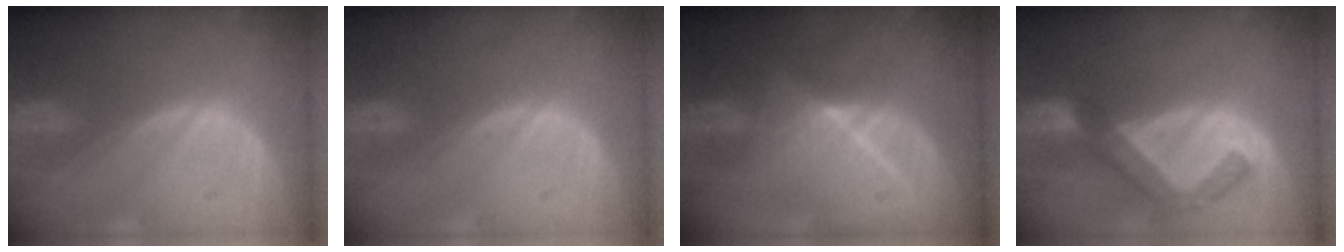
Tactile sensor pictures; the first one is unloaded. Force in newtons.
{"total": 0.0}
{"total": 7.4, "press": 7.4, "slide": 0.5}
{"total": 5.6, "press": 5.6, "slide": 0.3}